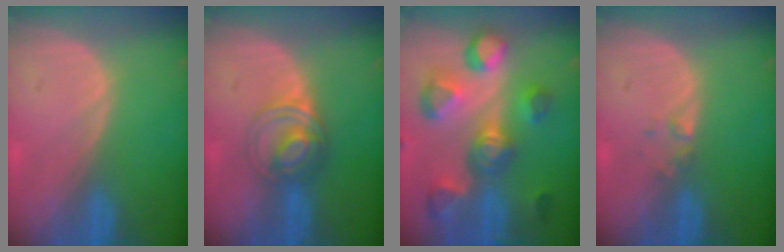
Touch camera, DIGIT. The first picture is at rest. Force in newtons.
{"total": 6.1, "press": 5.4, "slide": 2.8}
{"total": 11.0, "press": 9.9, "slide": 4.9}
{"total": 1.2, "press": 1.2, "slide": 0.1}